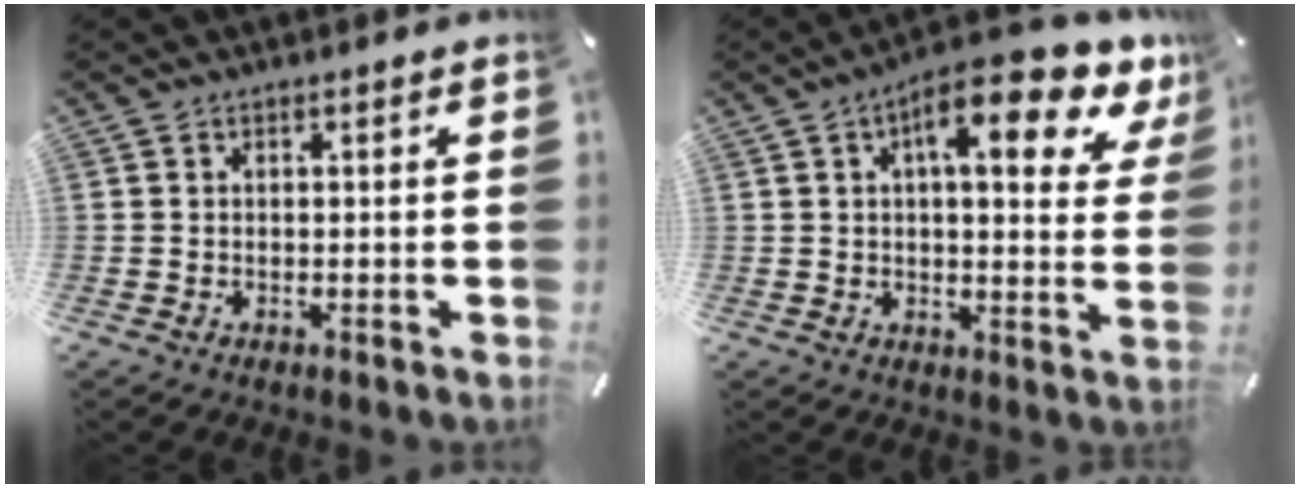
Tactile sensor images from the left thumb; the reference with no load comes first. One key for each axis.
{"total": 14.5, "fx": 8.0, "fy": 4.7, "fz": 11.1, "tx": -0.156, "ty": -0.042, "tz": 0.123}